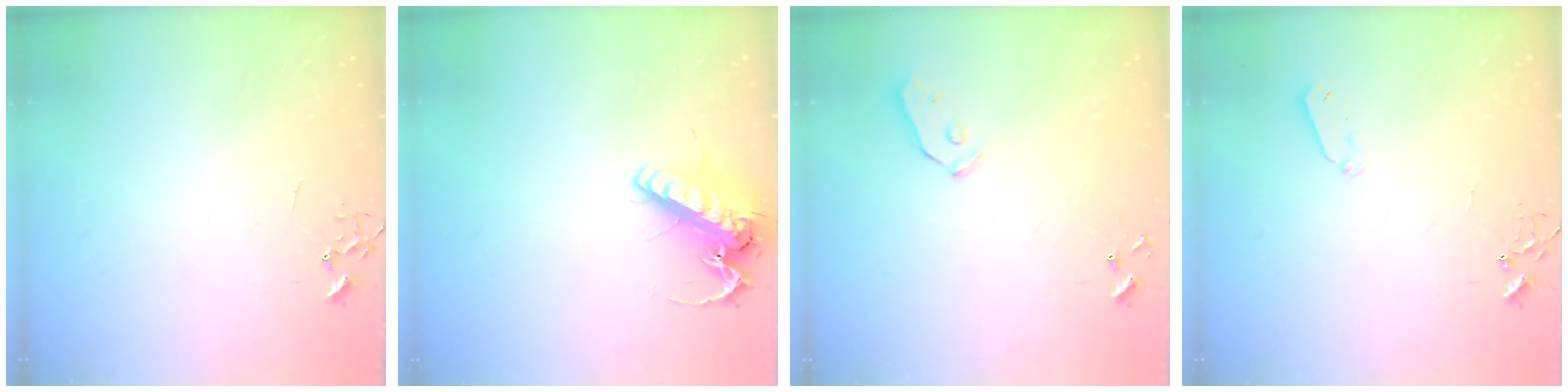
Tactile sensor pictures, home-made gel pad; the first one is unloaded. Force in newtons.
{"total": 14.6, "press": 14.4, "slide": 2.6}
{"total": 3.7, "press": 3.6, "slide": 0.8}
{"total": 4.0, "press": 3.9, "slide": 0.8}